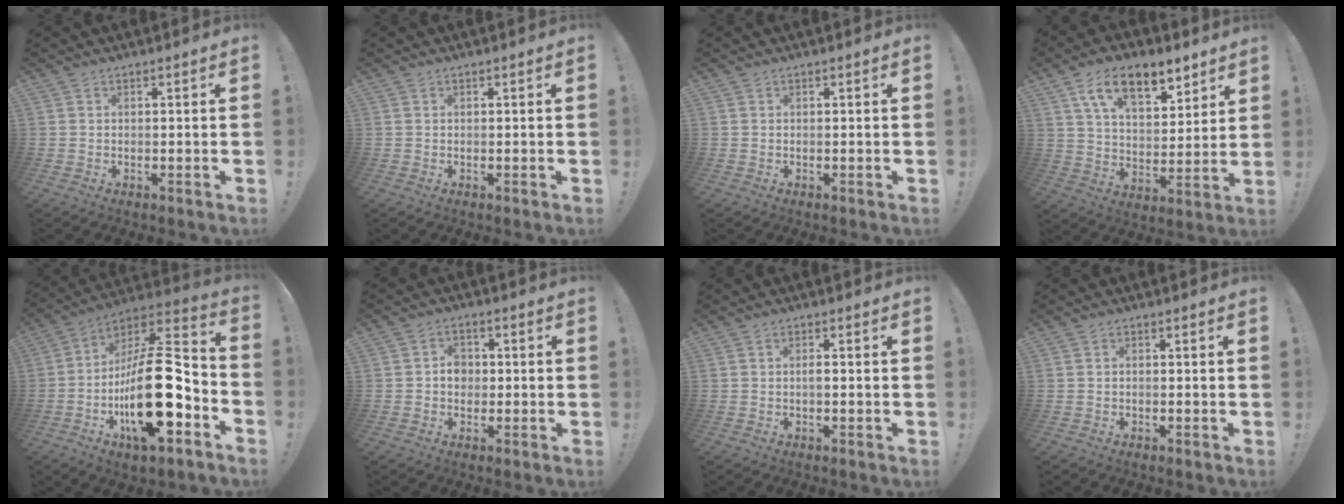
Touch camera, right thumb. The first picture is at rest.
{"total": 0.0}
{"total": 0.0}
{"total": 15.1, "force": [9.1, 7.6, 9.3], "torque": [-0.153, -0.036, 0.164]}
{"total": 27.0, "force": [-6.8, 11.4, 23.4], "torque": [-0.403, 0.039, -0.106]}
{"total": 4.3, "force": [-0.6, 3.5, 2.4], "torque": [-0.029, 0.001, -0.014]}
{"total": 1.4, "force": [-0.5, 0.3, 1.3], "torque": [-0.031, 0.006, -0.009]}
{"total": 0.6, "force": [-0.5, 0.2, 0.3], "torque": [-0.010, 0.002, -0.007]}